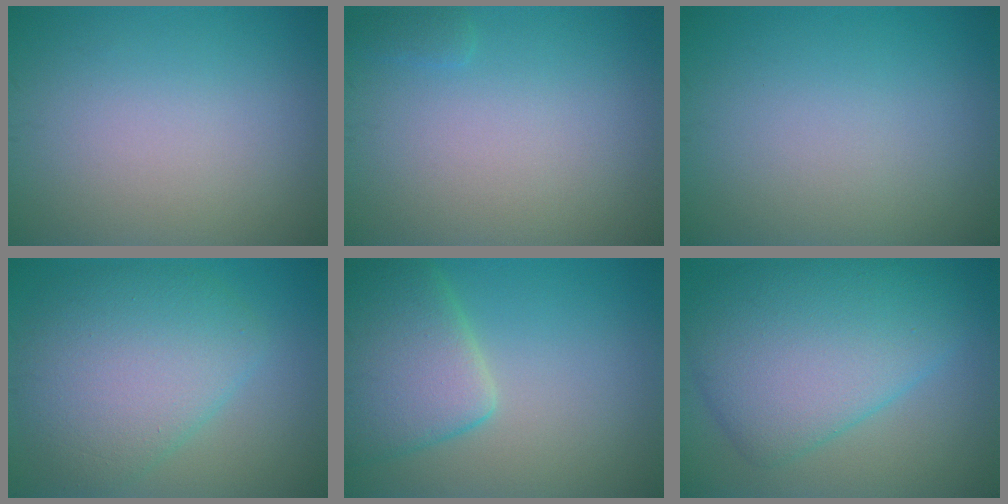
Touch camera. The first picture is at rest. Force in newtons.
{"total": 0.7, "press": 0.7, "slide": 0.0}
{"total": 0.0}
{"total": 7.3, "press": 7.3, "slide": 0.2}
{"total": 6.4, "press": 6.4, "slide": 0.3}
{"total": 9.3, "press": 9.3, "slide": 0.1}